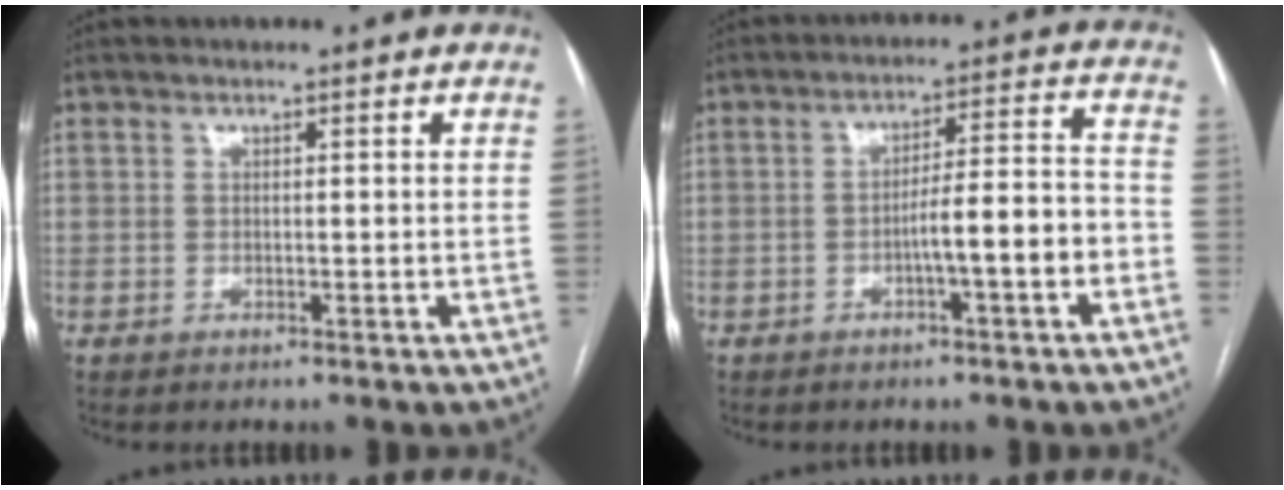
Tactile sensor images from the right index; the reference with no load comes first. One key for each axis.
{"total": 7.7, "fx": -2.9, "fy": 0.5, "fz": 7.1, "tx": -0.111, "ty": 0.027, "tz": -0.039}